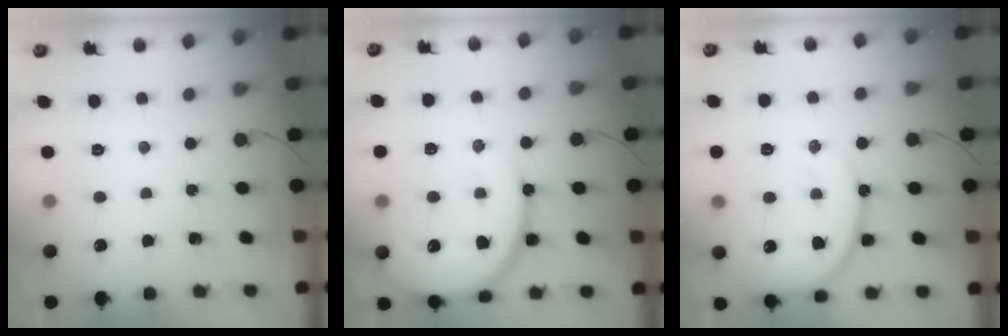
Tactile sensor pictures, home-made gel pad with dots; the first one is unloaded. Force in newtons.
{"total": 18.8, "press": 18.6, "slide": 2.2}
{"total": 15.7, "press": 15.6, "slide": 2.0}